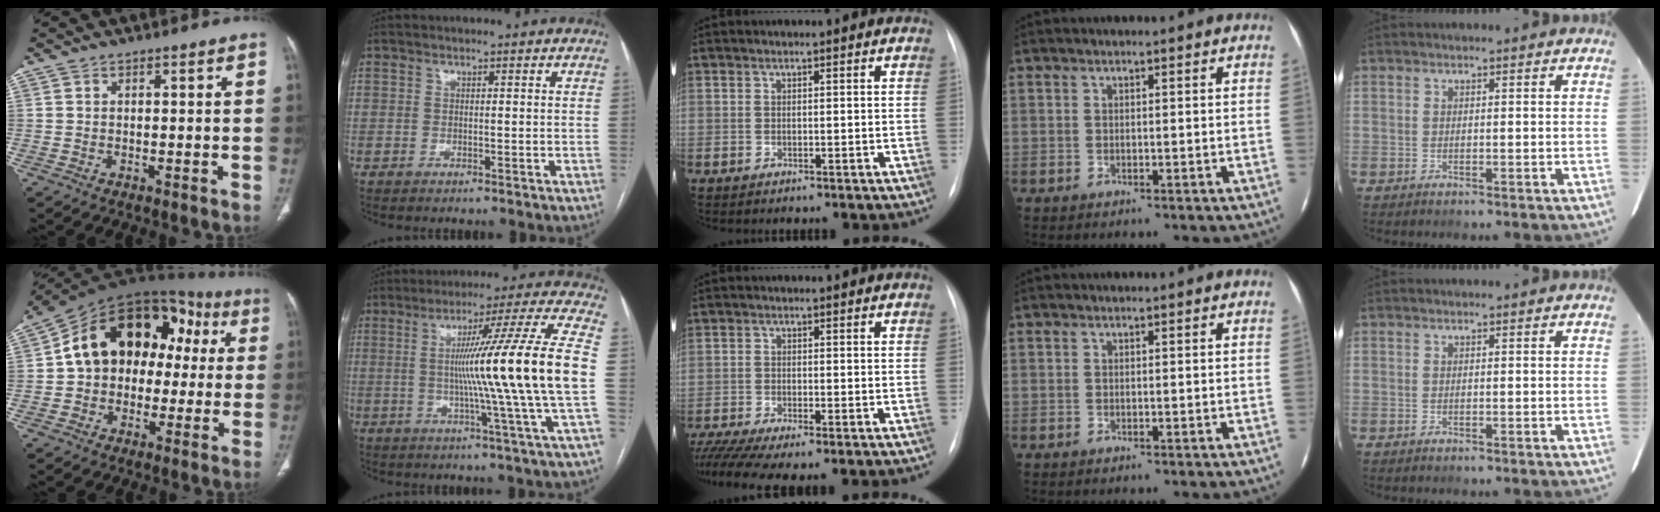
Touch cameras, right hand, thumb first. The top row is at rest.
{"thumb": {"total": 21.4, "force": [2.8, 15.0, 15.0], "torque": [-0.194, 0.056, 0.037]}, "index": {"total": 17.7, "force": [-0.6, -3.3, 17.3], "torque": [-0.258, -0.007, -0.020]}, "middle": {"total": 6.8, "force": [-5.2, 0.6, 4.4], "torque": [-0.081, -0.010, -0.088]}}